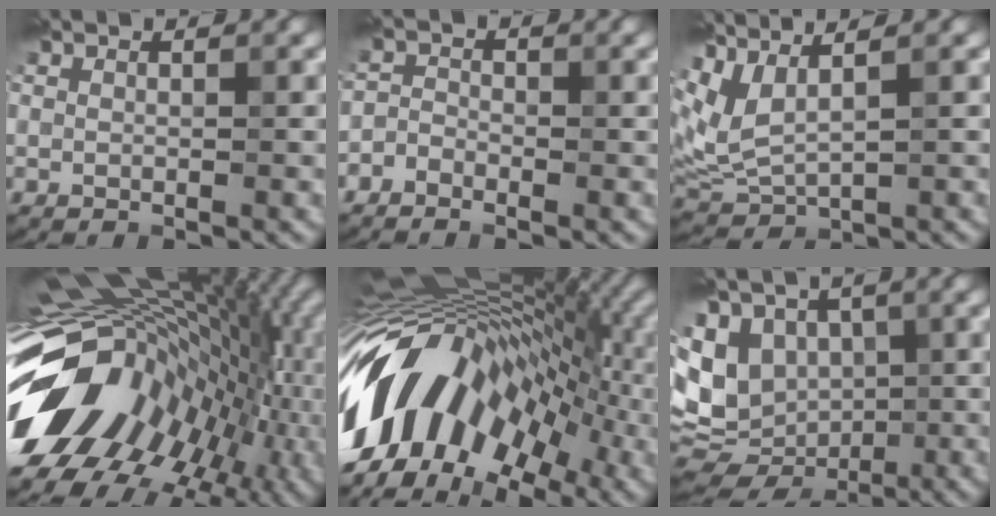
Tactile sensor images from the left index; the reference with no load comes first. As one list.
[{"total": 1.8, "force": [-1.6, 0.6, -0.1], "torque": [0.015, 0.005, -0.037]}, {"total": 4.3, "force": [2.3, 1.3, 3.4], "torque": [-0.095, 0.007, 0.057]}, {"total": 17.8, "force": [-3.2, 12.3, 12.5], "torque": [-0.212, -0.019, -0.036]}, {"total": 14.6, "force": [-2.3, 10.0, 10.3], "torque": [-0.172, 0.030, -0.059]}, {"total": 9.2, "force": [0.0, 7.1, 5.9], "torque": [-0.114, -0.001, 0.011]}]